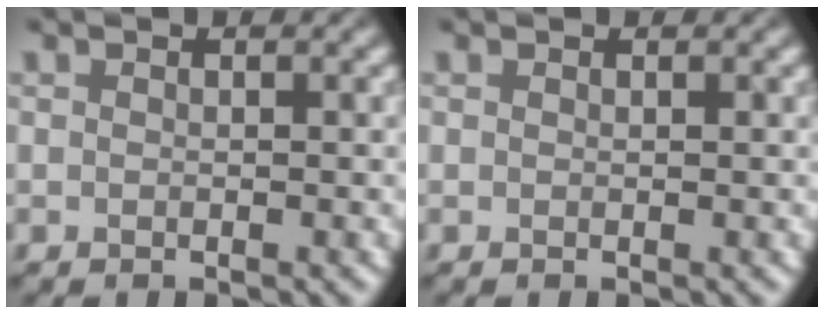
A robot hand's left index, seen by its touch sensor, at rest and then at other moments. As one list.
[{"total": 0.0}]